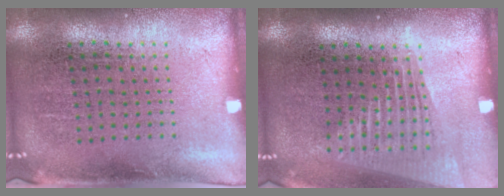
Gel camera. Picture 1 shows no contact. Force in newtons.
{"total": 1.6, "press": 1.4, "slide": 0.7}